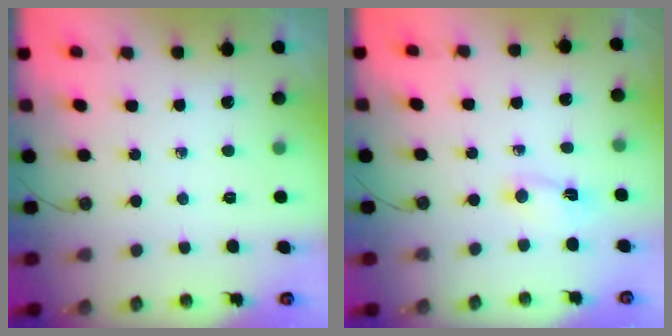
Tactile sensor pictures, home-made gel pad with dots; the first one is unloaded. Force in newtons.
{"total": 1.4, "press": 1.4, "slide": 0.3}